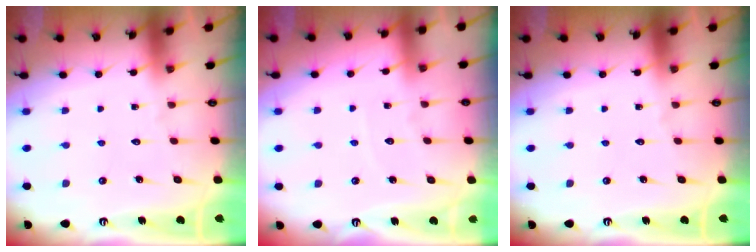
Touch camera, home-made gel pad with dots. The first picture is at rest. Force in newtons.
{"total": 2.5, "press": 2.5, "slide": 0.4}
{"total": 0.0}